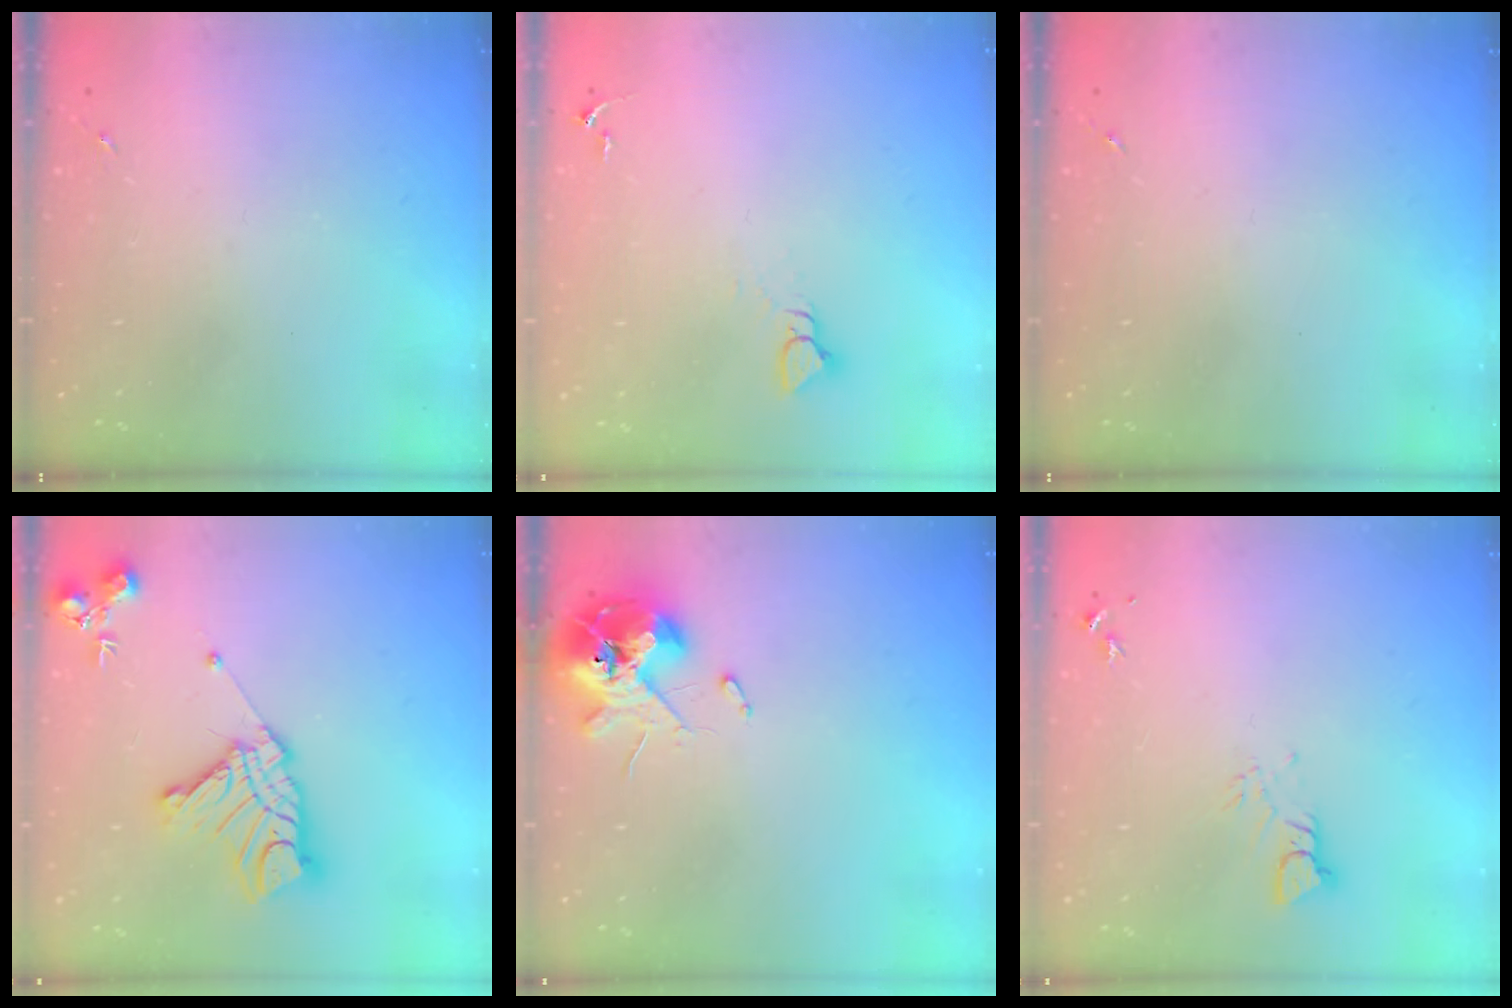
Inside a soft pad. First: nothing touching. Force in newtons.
{"total": 3.9, "press": 3.8, "slide": 0.3}
{"total": 0.0}
{"total": 18.2, "press": 18.1, "slide": 1.5}
{"total": 13.0, "press": 12.8, "slide": 1.8}
{"total": 3.2, "press": 3.2, "slide": 0.2}